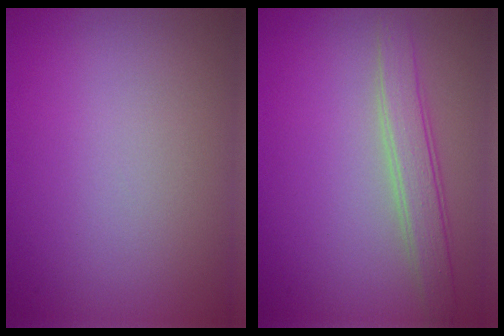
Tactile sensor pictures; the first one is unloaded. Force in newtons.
{"total": 2.9, "press": 2.9, "slide": 0.2}